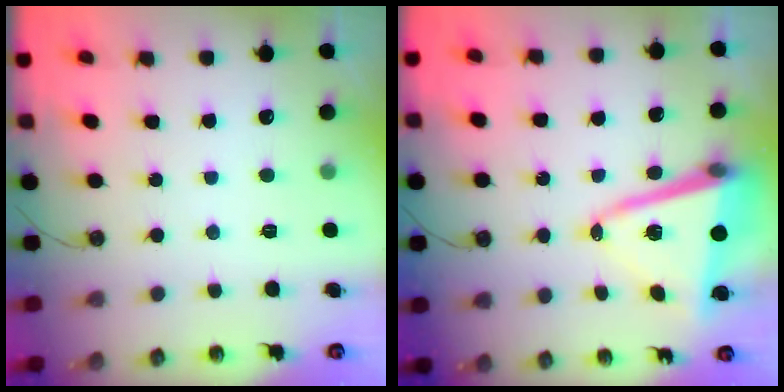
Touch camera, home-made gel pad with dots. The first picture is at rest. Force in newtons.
{"total": 12.7, "press": 12.6, "slide": 1.4}